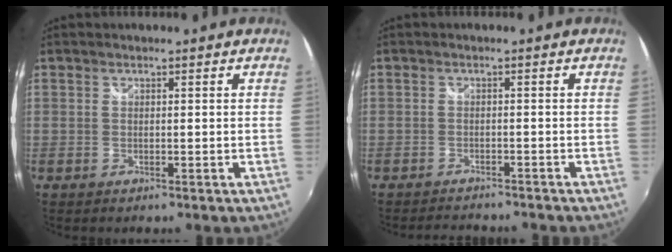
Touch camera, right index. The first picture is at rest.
{"total": 5.0, "force": [-4.7, 0.8, 1.4], "torque": [-0.040, -0.010, -0.072]}